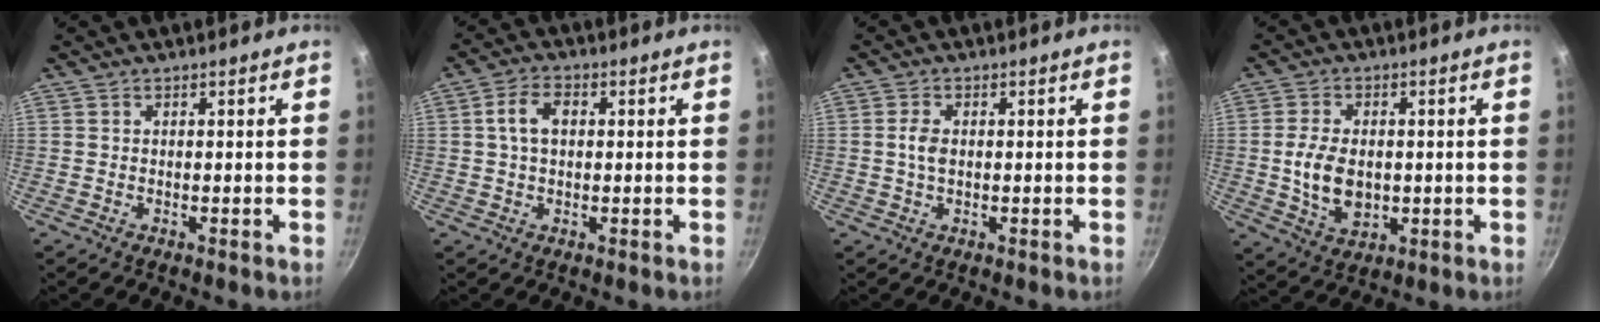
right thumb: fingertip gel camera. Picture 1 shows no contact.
{"total": 5.5, "force": [0.8, 3.6, 4.1], "torque": [-0.070, 0.011, 0.009]}
{"total": 2.8, "force": [0.1, 1.7, 2.2], "torque": [-0.045, 0.003, 0.002]}
{"total": 9.4, "force": [-0.2, 6.2, 7.1], "torque": [-0.123, -0.003, 0.002]}